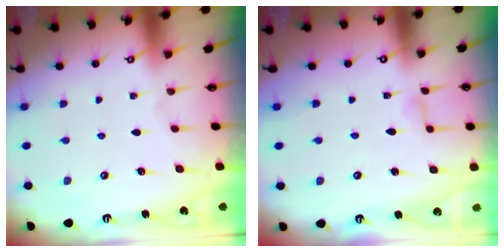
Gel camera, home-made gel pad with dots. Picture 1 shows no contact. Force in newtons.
{"total": 4.4, "press": 4.4, "slide": 0.6}